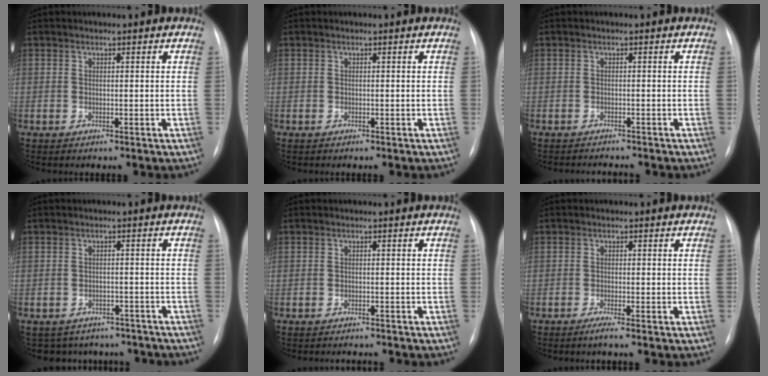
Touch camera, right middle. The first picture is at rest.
{"total": 0.0}
{"total": 3.0, "force": [-2.9, 0.3, 0.6], "torque": [-0.005, -0.005, -0.038]}
{"total": 8.9, "force": [-7.8, 4.4, 0.7], "torque": [-0.007, 0.020, -0.084]}
{"total": 2.7, "force": [-2.6, 0.6, 0.6], "torque": [-0.003, -0.004, -0.031]}
{"total": 1.0, "force": [-0.6, -0.4, 0.7], "torque": [-0.012, -0.001, -0.013]}